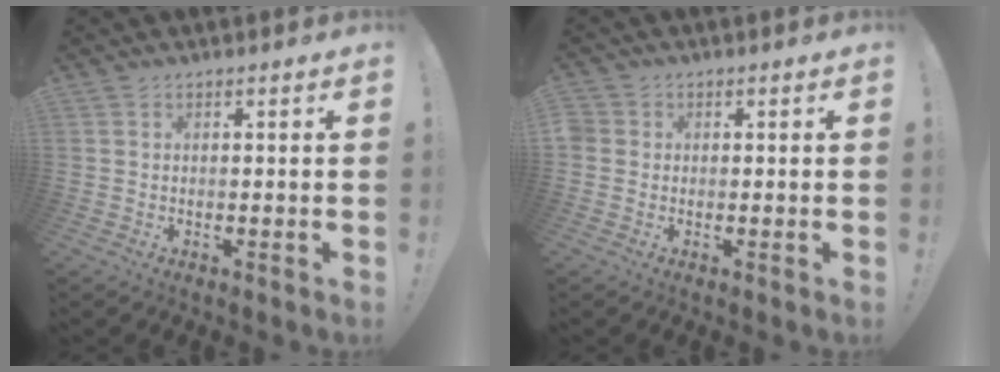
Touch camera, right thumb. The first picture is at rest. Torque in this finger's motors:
{"motor_torque": [0.37, 0.53, 1.32, 0.22, 0.21]}